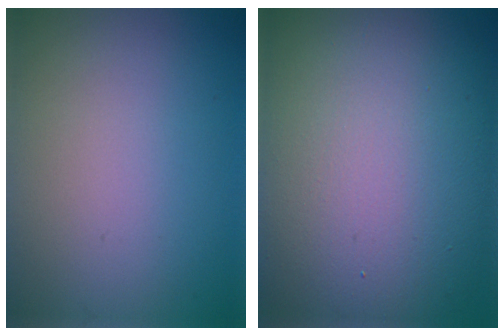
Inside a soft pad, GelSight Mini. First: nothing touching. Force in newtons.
{"total": 16.7, "press": 16.6, "slide": 1.6}